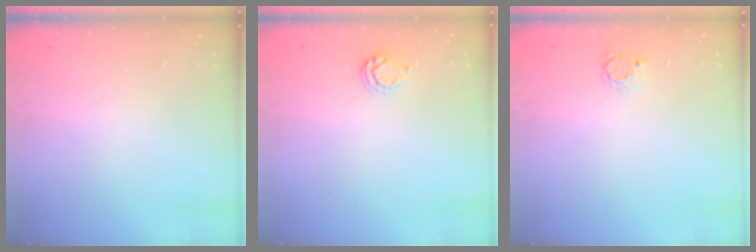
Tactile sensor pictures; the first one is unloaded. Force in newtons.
{"total": 4.9, "press": 4.9, "slide": 0.7}
{"total": 2.4, "press": 2.3, "slide": 0.3}